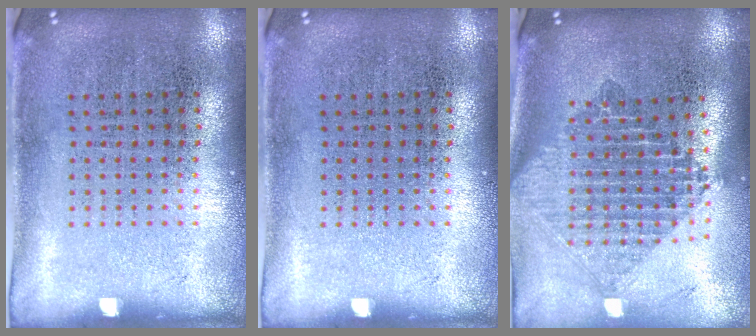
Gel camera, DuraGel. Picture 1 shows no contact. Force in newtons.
{"total": 0.0}
{"total": 2.2, "press": 1.7, "slide": 1.4}